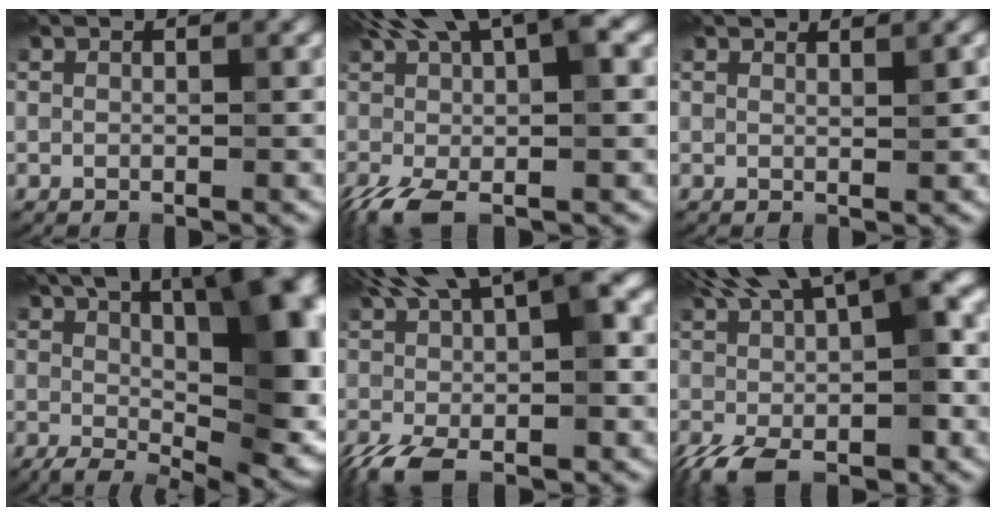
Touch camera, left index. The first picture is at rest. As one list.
[{"total": 9.3, "force": [-0.4, 2.7, 8.9], "torque": [-0.178, 0.013, -0.018]}, {"total": 1.0, "force": [1.0, -0.2, 0.2], "torque": [-0.004, 0.002, 0.015]}, {"total": 17.2, "force": [2.4, 7.7, 15.2], "torque": [-0.181, 0.002, 0.056]}, {"total": 10.4, "force": [-1.2, 3.5, 9.8], "torque": [-0.187, 0.010, -0.032]}, {"total": 11.4, "force": [-1.5, 4.5, 10.4], "torque": [-0.193, 0.003, -0.030]}]